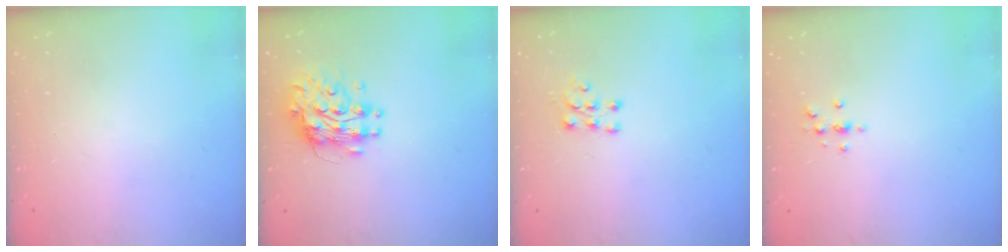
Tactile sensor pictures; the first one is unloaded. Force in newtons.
{"total": 9.9, "press": 9.9, "slide": 0.9}
{"total": 6.5, "press": 6.4, "slide": 0.7}
{"total": 2.9, "press": 2.9, "slide": 0.4}